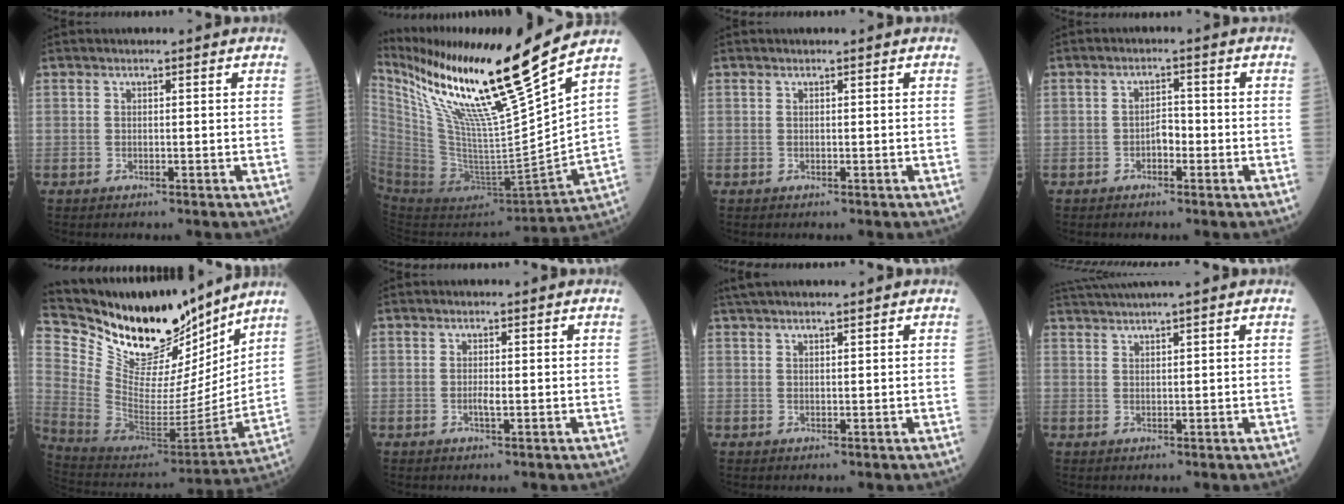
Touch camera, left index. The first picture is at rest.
{"total": 25.7, "force": [18.3, -1.6, 18.0], "torque": [-0.316, -0.052, 0.328]}
{"total": 0.0}
{"total": 2.1, "force": [-0.9, 1.1, 1.6], "torque": [-0.019, 0.006, -0.020]}
{"total": 22.2, "force": [19.1, 6.2, 9.6], "torque": [-0.171, -0.025, 0.331]}
{"total": 1.1, "force": [-0.2, 0.1, 1.0], "torque": [-0.020, -0.003, -0.004]}
{"total": 5.7, "force": [4.8, 0.2, 3.0], "torque": [-0.047, 0.033, 0.082]}
{"total": 5.8, "force": [5.1, -1.0, 2.7], "torque": [-0.043, 0.030, 0.086]}